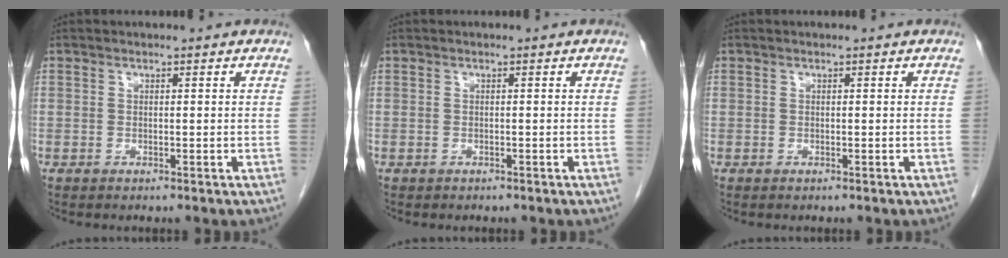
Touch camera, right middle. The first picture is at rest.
{"total": 0.0}
{"total": 0.0}